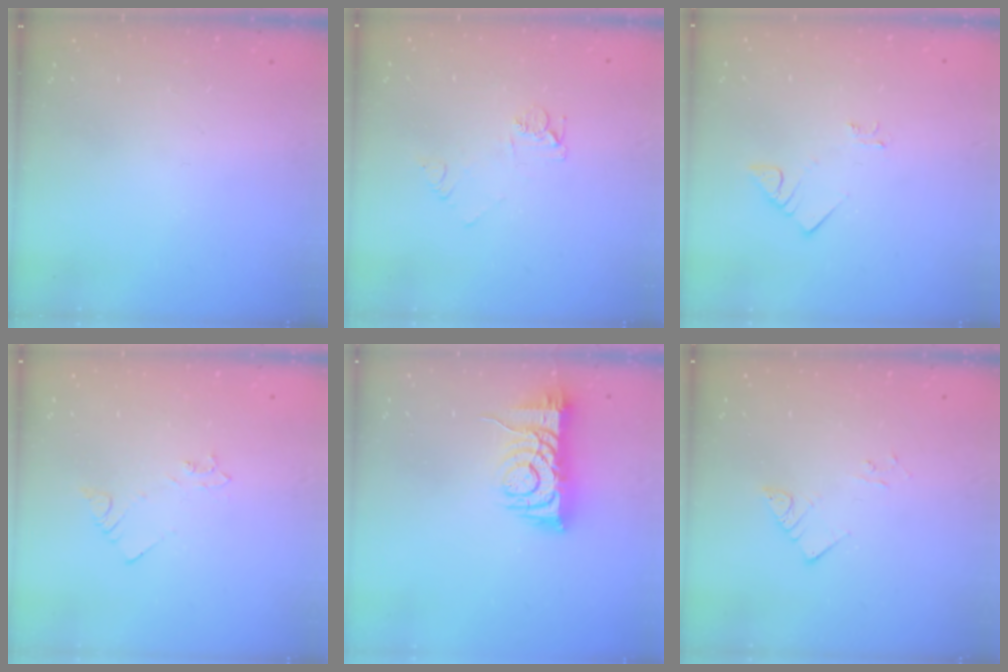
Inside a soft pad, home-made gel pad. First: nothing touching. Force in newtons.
{"total": 5.6, "press": 5.6, "slide": 0.5}
{"total": 3.2, "press": 3.2, "slide": 0.1}
{"total": 2.5, "press": 2.5, "slide": 0.3}
{"total": 8.3, "press": 8.2, "slide": 1.3}
{"total": 3.7, "press": 3.7, "slide": 0.2}